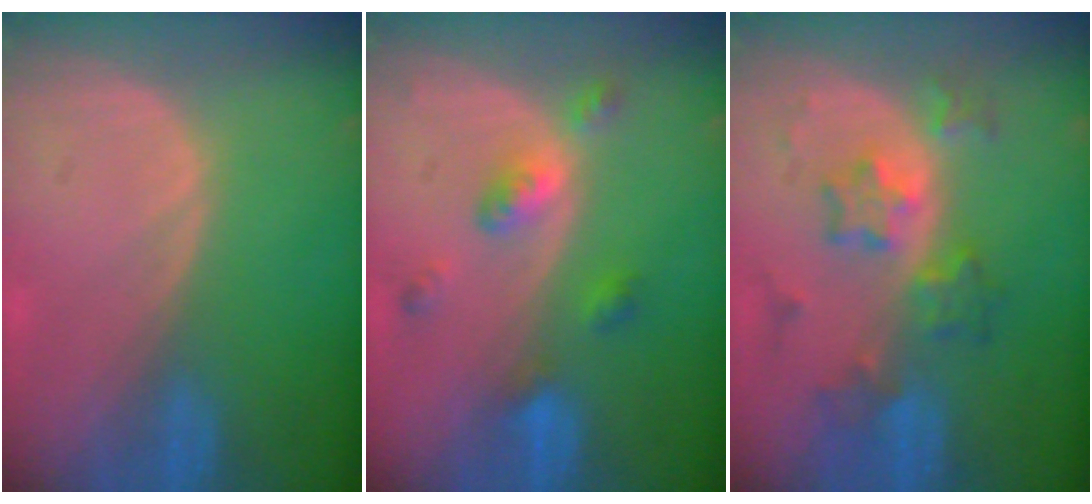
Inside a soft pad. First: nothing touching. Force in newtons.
{"total": 5.3, "press": 4.6, "slide": 2.6}
{"total": 6.6, "press": 6.6, "slide": 0.1}